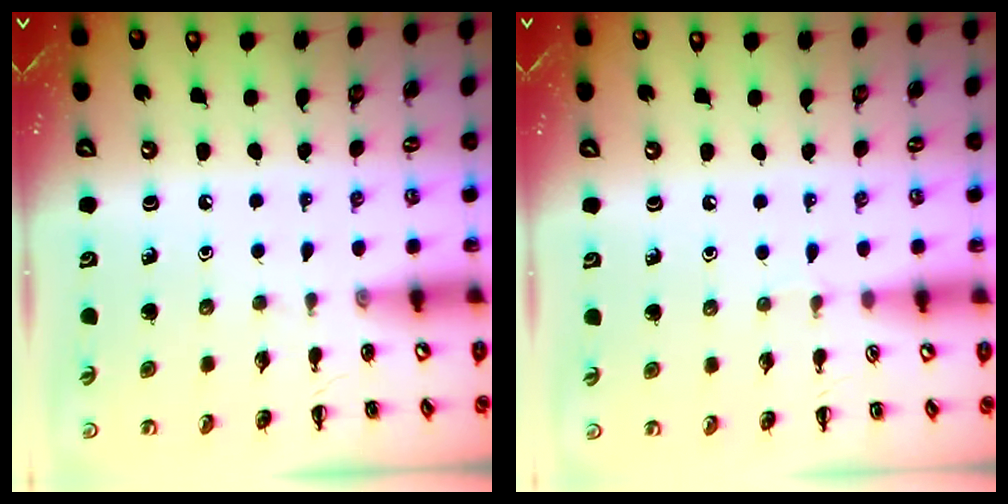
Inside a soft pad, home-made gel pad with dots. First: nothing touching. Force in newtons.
{"total": 2.9, "press": 2.8, "slide": 1.0}